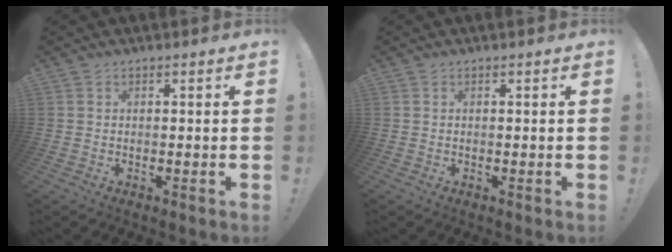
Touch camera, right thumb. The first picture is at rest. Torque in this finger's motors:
{"motor_torque": [0.00, 0.00, 0.00, 0.00, 0.08]}